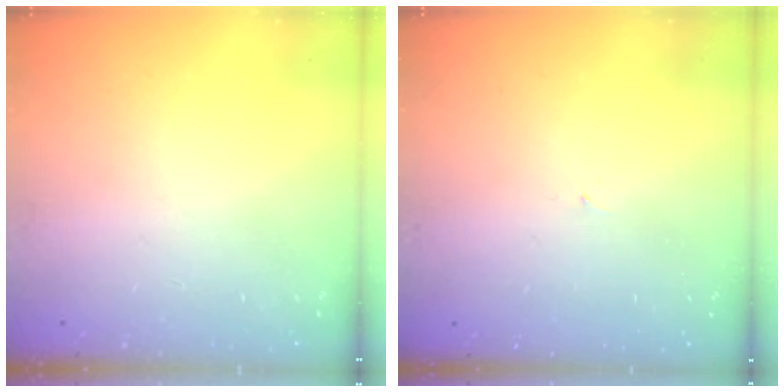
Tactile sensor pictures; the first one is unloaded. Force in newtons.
{"total": 0.8, "press": 0.8, "slide": 0.1}